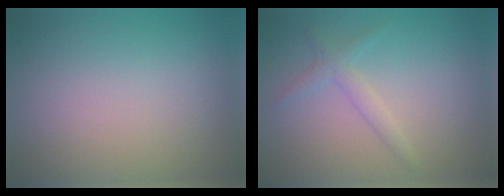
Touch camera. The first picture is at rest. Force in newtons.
{"total": 1.7, "press": 1.7, "slide": 0.1}